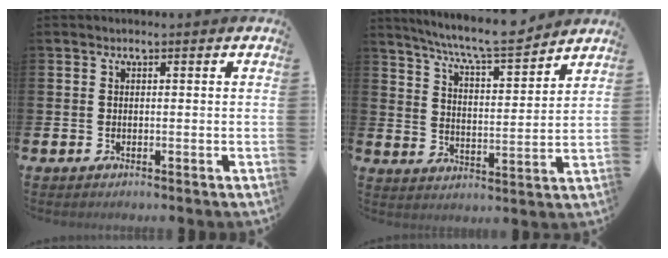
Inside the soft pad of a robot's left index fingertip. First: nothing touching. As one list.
[{"total": 8.2, "force": [7.7, 0.3, 2.7], "torque": [-0.075, -0.053, 0.134]}]